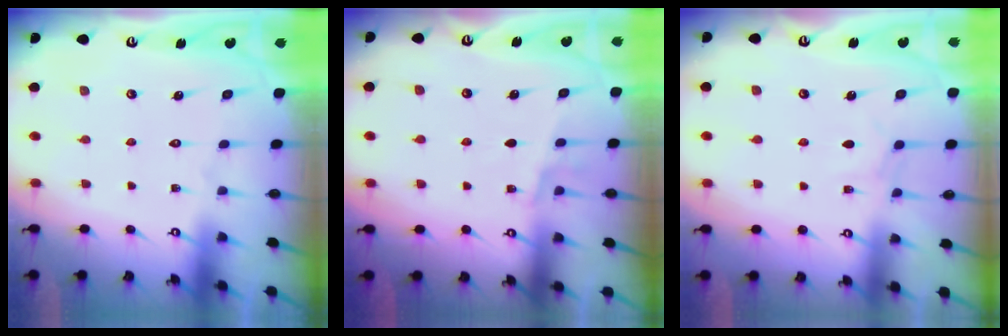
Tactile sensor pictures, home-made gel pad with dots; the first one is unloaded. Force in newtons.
{"total": 4.7, "press": 4.5, "slide": 1.3}
{"total": 4.0, "press": 3.9, "slide": 0.6}